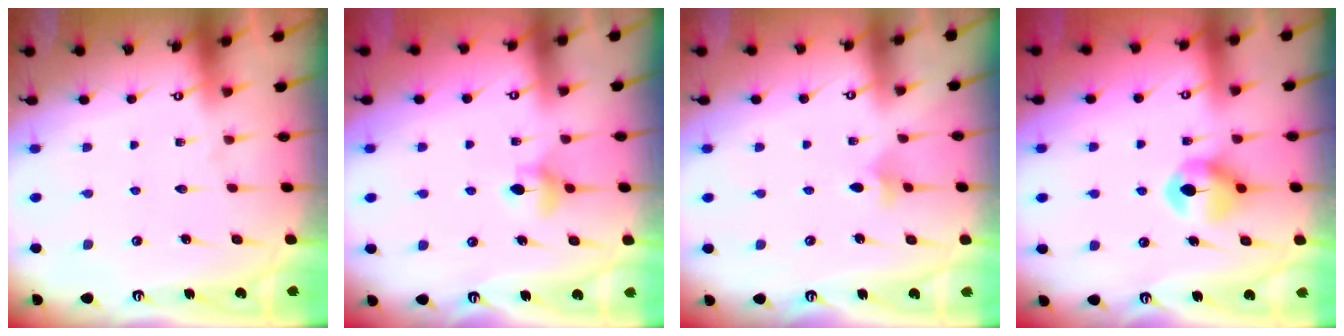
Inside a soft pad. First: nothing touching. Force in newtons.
{"total": 5.4, "press": 5.4, "slide": 0.5}
{"total": 4.2, "press": 4.1, "slide": 1.0}
{"total": 7.3, "press": 7.3, "slide": 0.4}